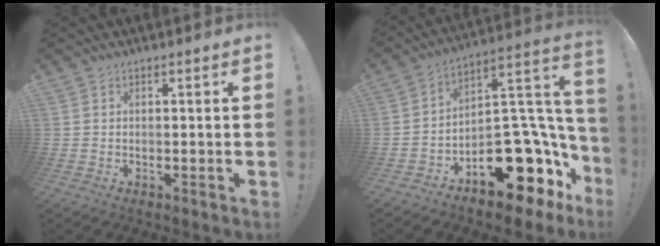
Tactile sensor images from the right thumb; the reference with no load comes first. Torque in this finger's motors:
{"motor_torque": [2.50, 2.20, 1.31, -1.46, 0.39]}